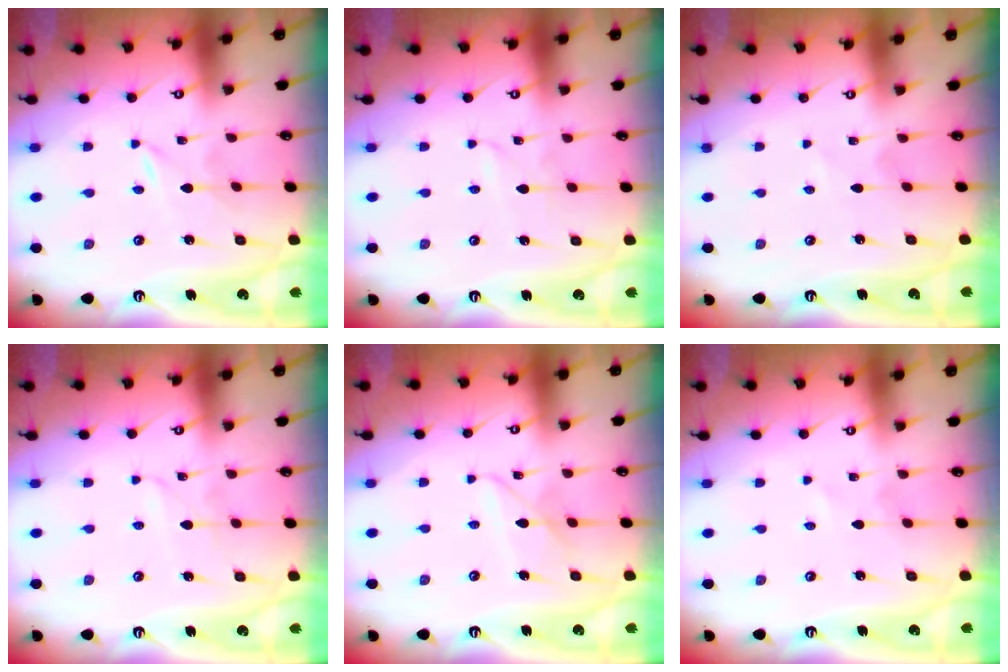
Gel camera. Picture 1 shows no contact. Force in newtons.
{"total": 1.2, "press": 1.2, "slide": 0.1}
{"total": 1.9, "press": 1.8, "slide": 0.3}
{"total": 2.3, "press": 2.3, "slide": 0.3}
{"total": 7.3, "press": 7.3, "slide": 0.5}
{"total": 0.0}